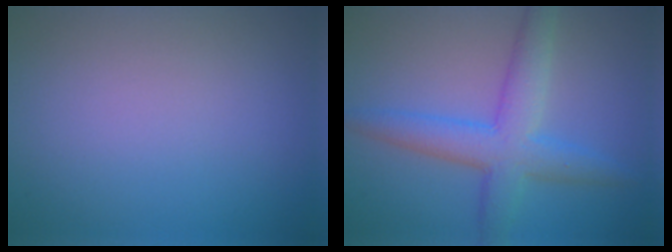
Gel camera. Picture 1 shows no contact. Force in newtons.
{"total": 5.3, "press": 5.3, "slide": 0.2}